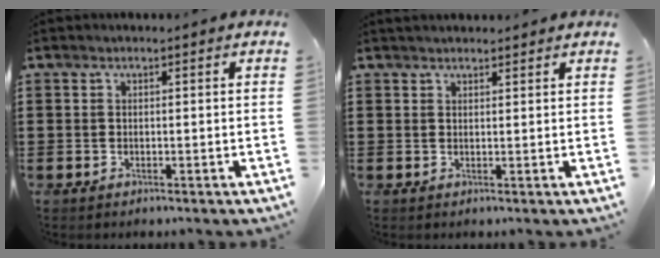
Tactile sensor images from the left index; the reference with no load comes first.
{"total": 1.2, "force": [1.2, 0.2, 0.0], "torque": [-0.003, 0.002, 0.022]}